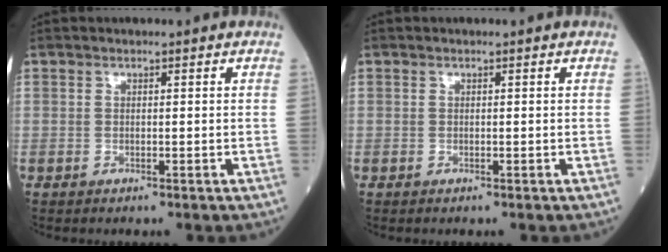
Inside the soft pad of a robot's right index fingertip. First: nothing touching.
{"total": 0.0}